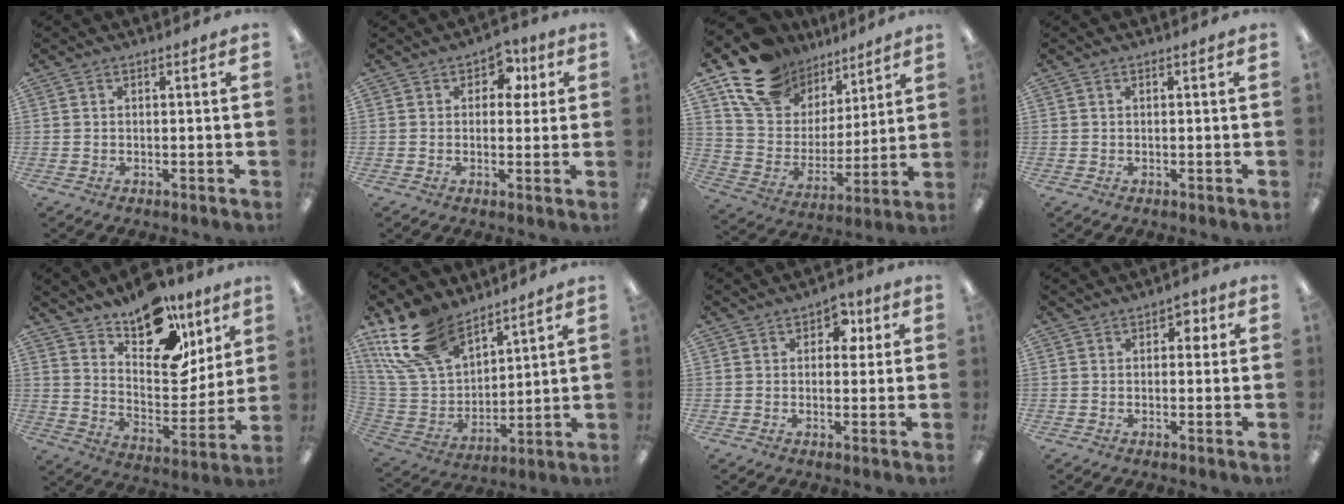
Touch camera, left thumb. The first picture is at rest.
{"total": 6.5, "force": [2.5, 4.5, 4.0], "torque": [-0.037, -0.003, 0.038]}
{"total": 16.3, "force": [11.9, 10.1, 4.8], "torque": [-0.109, -0.076, 0.226]}
{"total": 0.0}
{"total": 17.8, "force": [12.8, 8.9, 8.7], "torque": [-0.127, -0.083, 0.223]}
{"total": 18.6, "force": [13.0, 10.1, 8.8], "torque": [-0.216, -0.060, 0.243]}
{"total": 5.5, "force": [2.1, 3.7, 3.4], "torque": [-0.031, -0.003, 0.030]}
{"total": 2.5, "force": [0.7, 1.7, 1.7], "torque": [-0.019, 0.003, 0.007]}